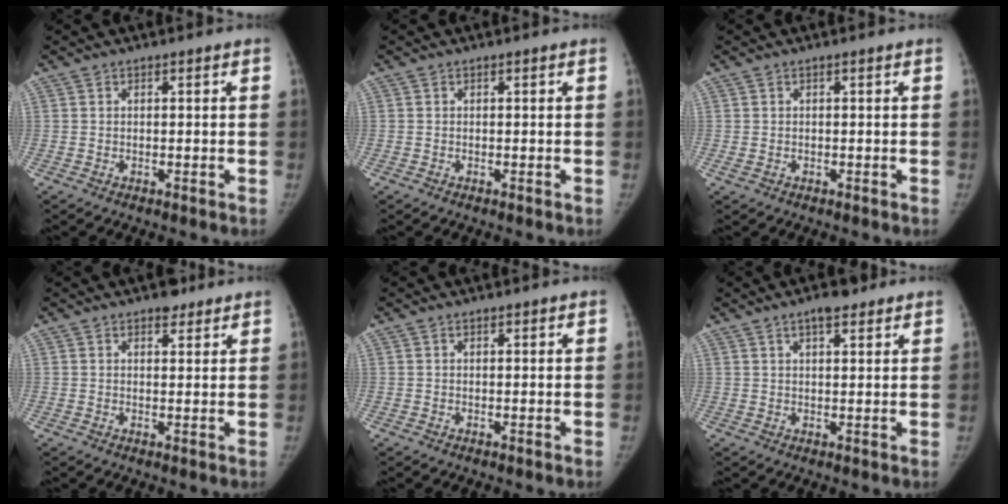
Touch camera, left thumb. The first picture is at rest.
{"total": 0.0}
{"total": 1.0, "force": [-0.1, 0.6, 0.8], "torque": [-0.022, 0.005, 0.003]}
{"total": 3.2, "force": [2.3, 1.7, 1.5], "torque": [-0.005, -0.012, 0.032]}
{"total": 0.6, "force": [0.5, 0.2, 0.3], "torque": [-0.003, -0.003, 0.007]}
{"total": 4.9, "force": [3.2, 1.8, 3.1], "torque": [-0.038, -0.013, 0.047]}